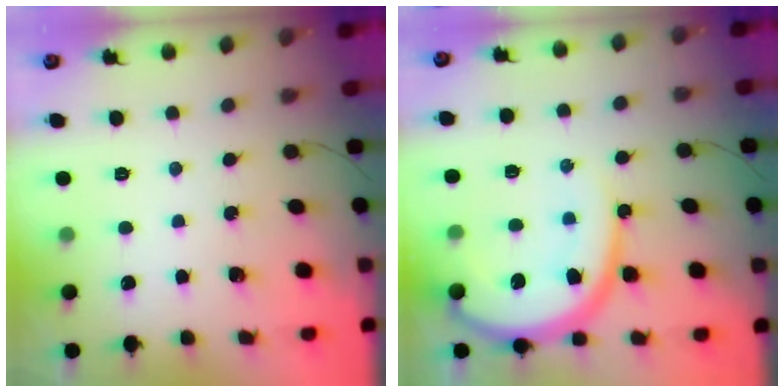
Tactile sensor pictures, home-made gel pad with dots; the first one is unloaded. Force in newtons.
{"total": 16.3, "press": 16.2, "slide": 1.9}